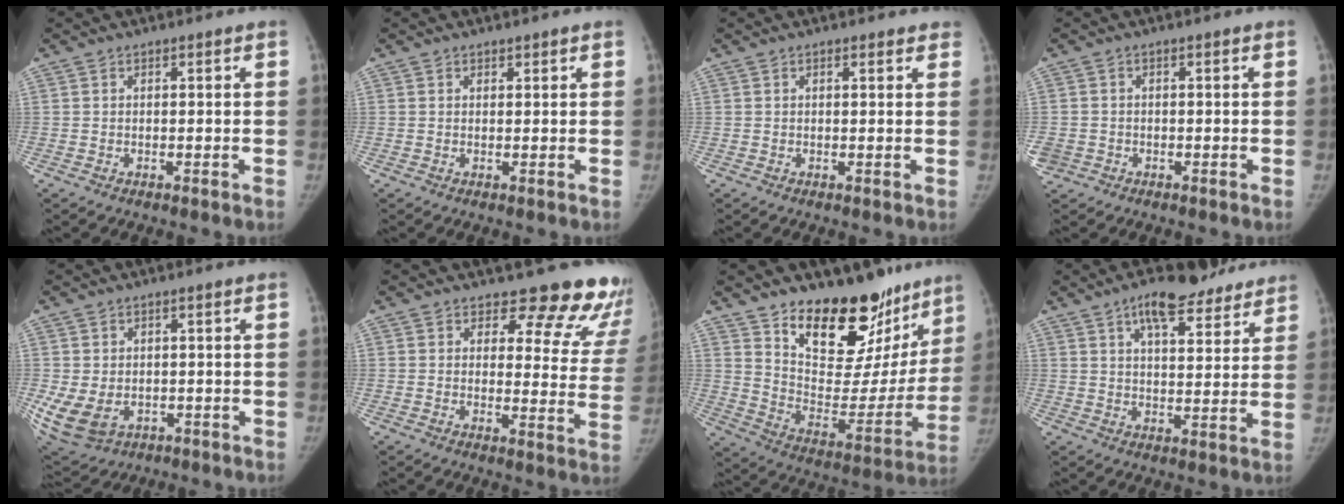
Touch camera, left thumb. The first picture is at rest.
{"total": 0.9, "force": [0.7, 0.5, 0.1], "torque": [0.008, -0.005, 0.009]}
{"total": 1.7, "force": [1.2, 0.7, 1.0], "torque": [-0.002, 0.001, 0.012]}
{"total": 3.0, "force": [-1.0, 2.7, 0.9], "torque": [-0.020, 0.005, -0.015]}
{"total": 10.1, "force": [-2.1, 7.5, 6.5], "torque": [-0.141, -0.006, -0.017]}
{"total": 16.3, "force": [14.6, 5.9, 4.3], "torque": [0.013, -0.115, 0.148]}
{"total": 25.7, "force": [18.5, 12.7, 12.5], "torque": [-0.138, -0.109, 0.284]}
{"total": 13.0, "force": [9.0, 4.9, 7.9], "torque": [-0.083, -0.032, 0.133]}